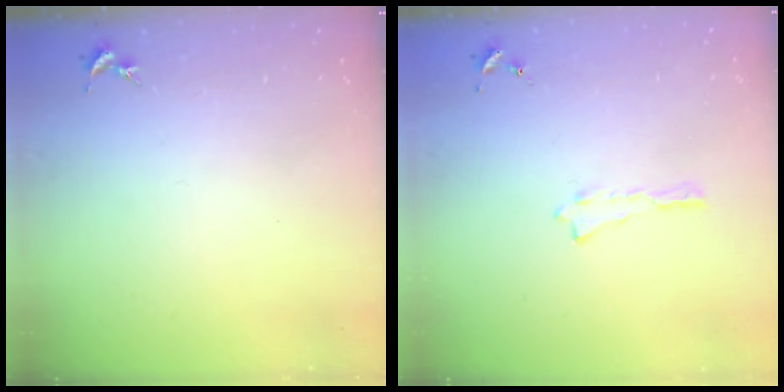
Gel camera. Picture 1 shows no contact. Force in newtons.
{"total": 0.0}